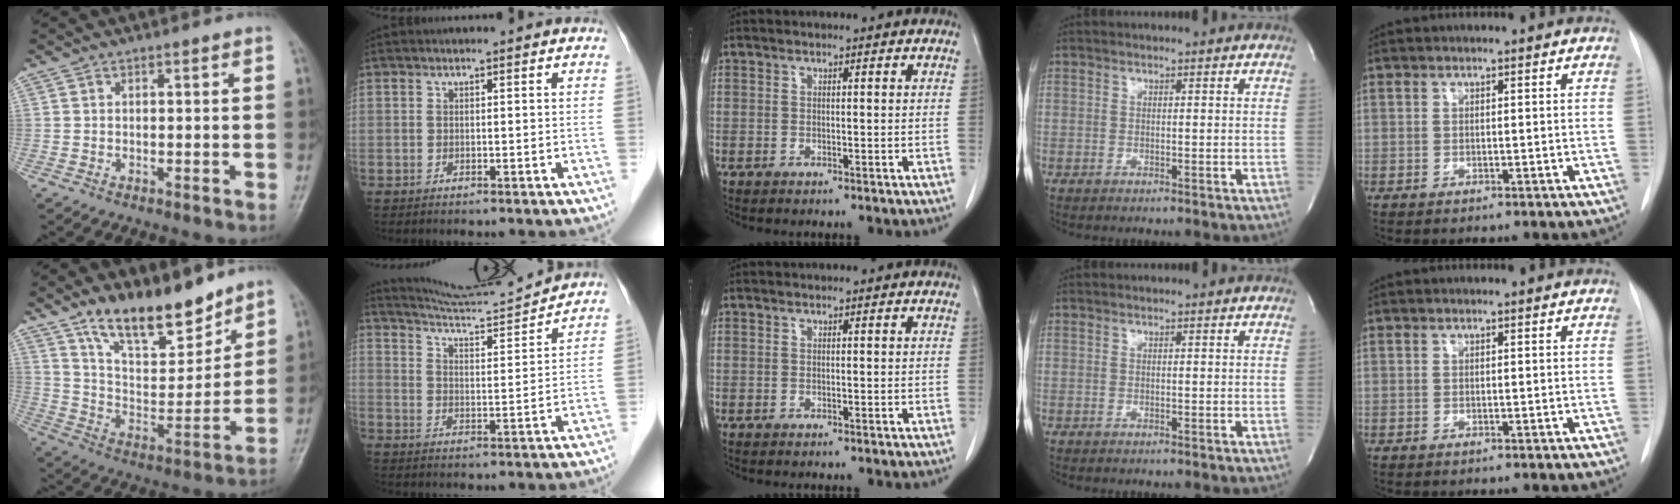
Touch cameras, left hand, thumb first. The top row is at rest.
{"thumb": {"total": 15.8, "force": [12.0, 5.9, 8.4], "torque": [-0.096, -0.082, 0.216]}, "index": {"total": 11.2, "force": [11.0, -1.5, 1.5], "torque": [-0.038, -0.012, 0.179]}}